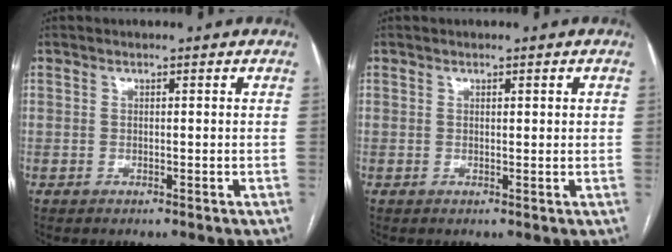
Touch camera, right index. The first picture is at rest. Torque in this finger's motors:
{"motor_torque": [-0.19, 0.25, -0.03, 0.00]}